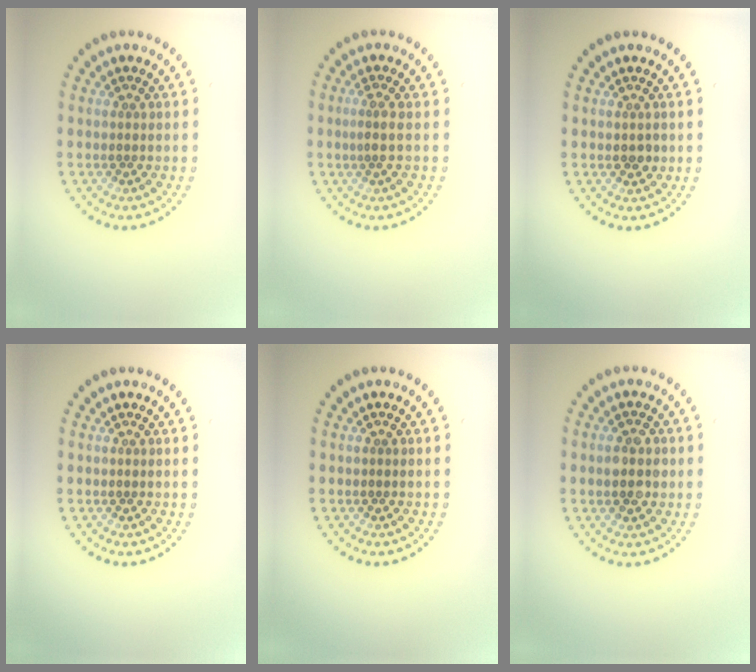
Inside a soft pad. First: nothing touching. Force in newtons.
{"total": 1.1, "press": 0.6, "slide": 0.9}
{"total": 1.2, "press": 1.2, "slide": 0.0}
{"total": 0.0}
{"total": 0.0}
{"total": 2.9, "press": 2.9, "slide": 0.2}